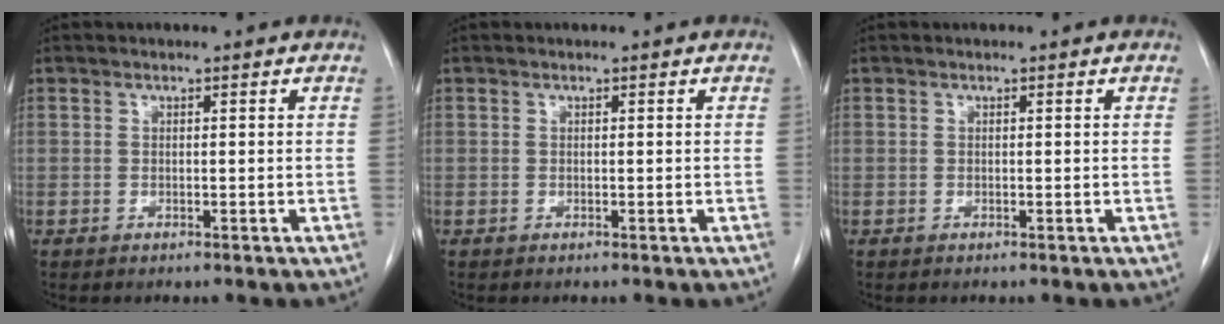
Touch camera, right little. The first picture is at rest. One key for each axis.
{"total": 0.0}
{"total": 0.0}